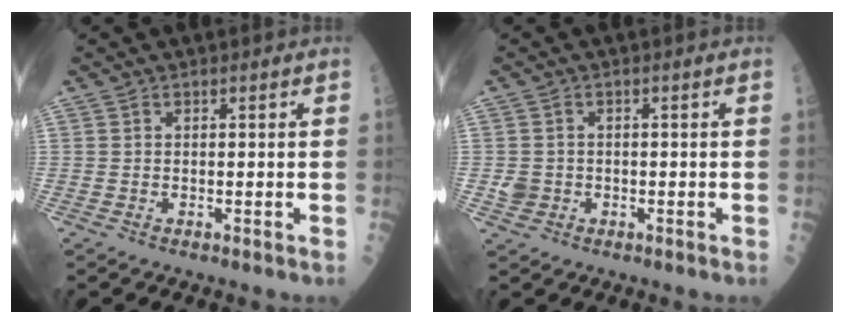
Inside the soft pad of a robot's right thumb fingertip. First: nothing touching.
{"total": 2.4, "force": [-0.5, 2.2, 0.8], "torque": [-0.002, 0.006, -0.006]}